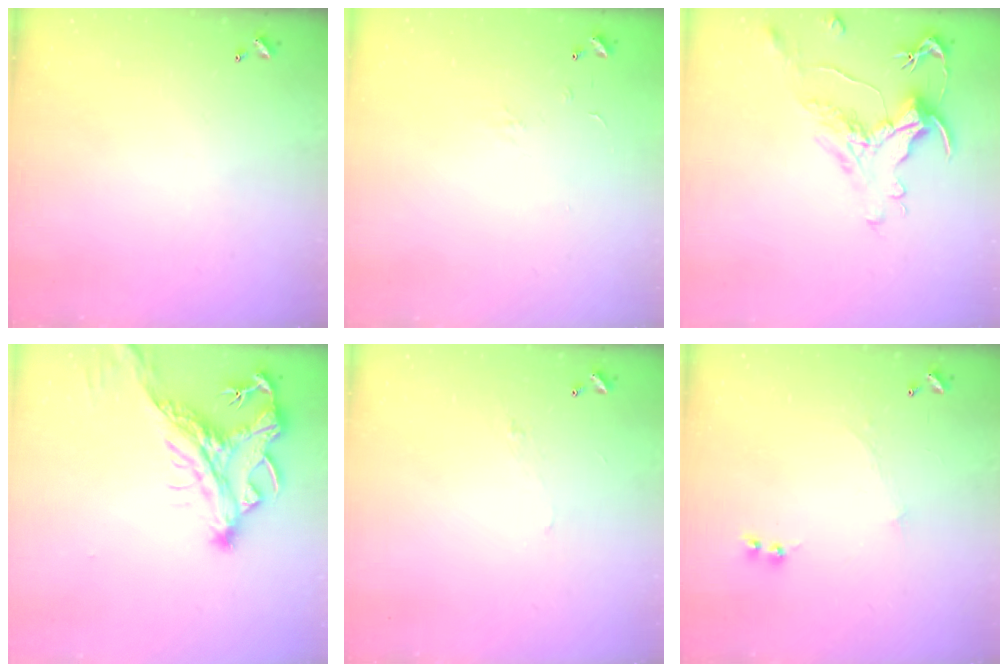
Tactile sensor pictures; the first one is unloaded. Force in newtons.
{"total": 4.7, "press": 4.6, "slide": 0.7}
{"total": 1.7, "press": 1.1, "slide": 1.3}
{"total": 4.6, "press": 4.4, "slide": 1.4}
{"total": 2.0, "press": 1.9, "slide": 0.5}
{"total": 0.0}